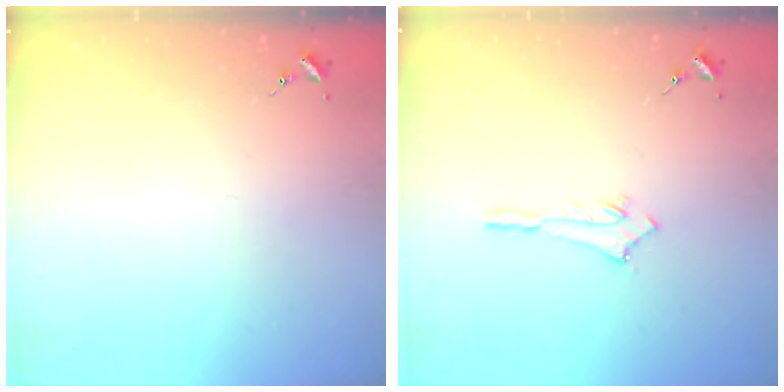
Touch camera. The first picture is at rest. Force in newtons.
{"total": 2.9, "press": 2.9, "slide": 0.2}